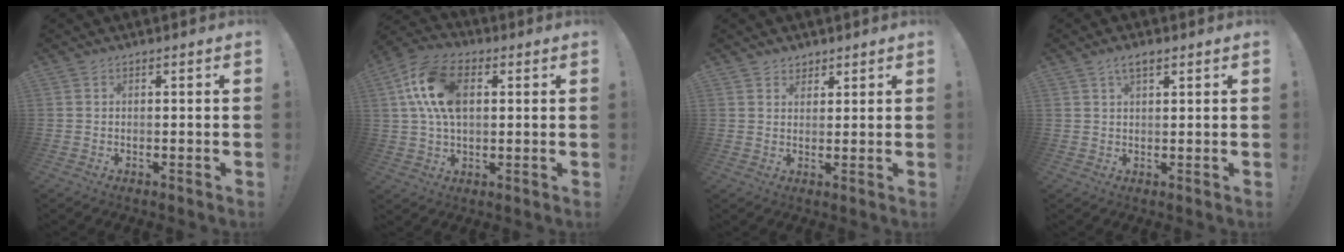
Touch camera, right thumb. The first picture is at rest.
{"total": 15.5, "force": [3.6, 10.0, 11.3], "torque": [-0.218, 0.007, 0.068]}
{"total": 3.1, "force": [2.4, 2.0, 0.2], "torque": [0.007, -0.014, 0.041]}
{"total": 3.5, "force": [1.9, 1.4, 2.5], "torque": [-0.040, -0.006, 0.033]}